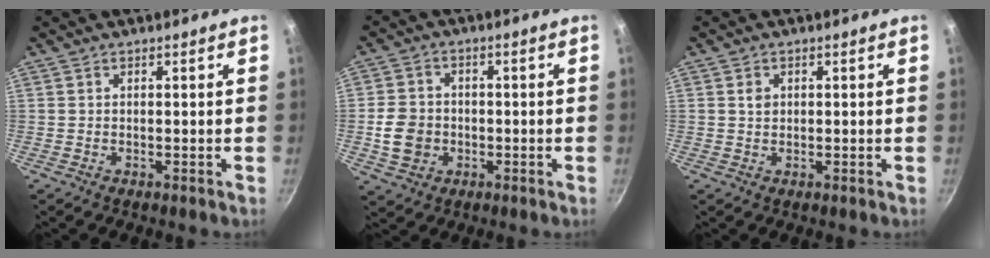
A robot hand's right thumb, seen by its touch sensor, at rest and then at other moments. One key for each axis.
{"total": 7.1, "fx": -1.5, "fy": 6.1, "fz": 3.5, "tx": -0.049, "ty": 0.014, "tz": -0.028}
{"total": 1.7, "fx": 0.5, "fy": 1.4, "fz": 0.9, "tx": -0.010, "ty": 0.001, "tz": 0.007}